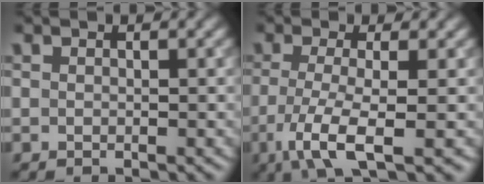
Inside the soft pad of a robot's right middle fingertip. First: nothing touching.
{"total": 5.5, "force": [-1.8, 1.4, 5.0], "torque": [-0.098, -0.015, -0.039]}